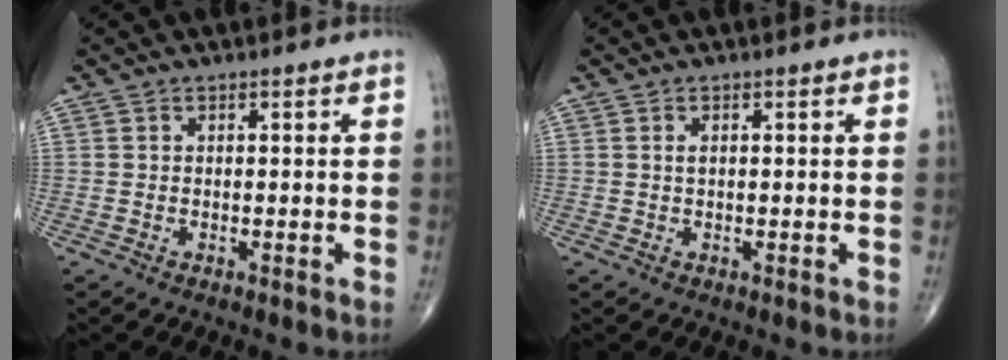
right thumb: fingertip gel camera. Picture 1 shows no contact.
{"total": 0.8, "force": [0.2, 0.4, 0.7], "torque": [-0.012, 0.004, 0.002]}